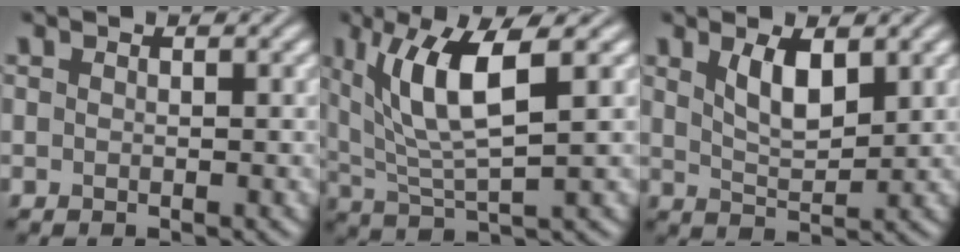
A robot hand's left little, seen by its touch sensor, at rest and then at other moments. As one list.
[{"total": 7.1, "force": [2.7, 1.7, 6.4], "torque": [-0.128, 0.000, 0.055]}, {"total": 3.5, "force": [1.8, 1.3, 2.8], "torque": [-0.057, -0.004, 0.037]}]